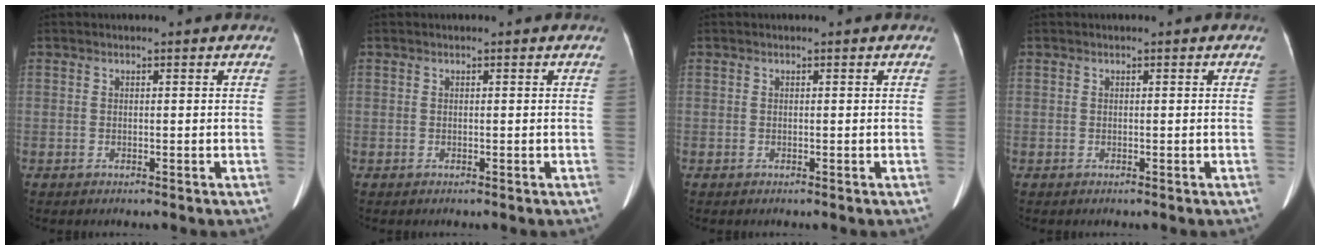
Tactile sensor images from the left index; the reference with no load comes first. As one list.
[{"total": 0.0}, {"total": 0.0}, {"total": 0.0}]